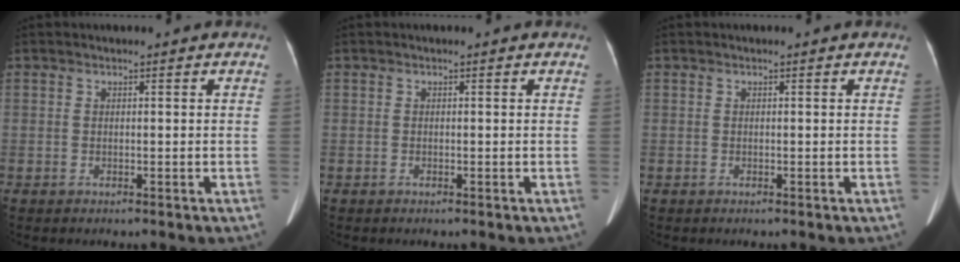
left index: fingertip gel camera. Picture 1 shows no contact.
{"total": 0.0}
{"total": 0.0}